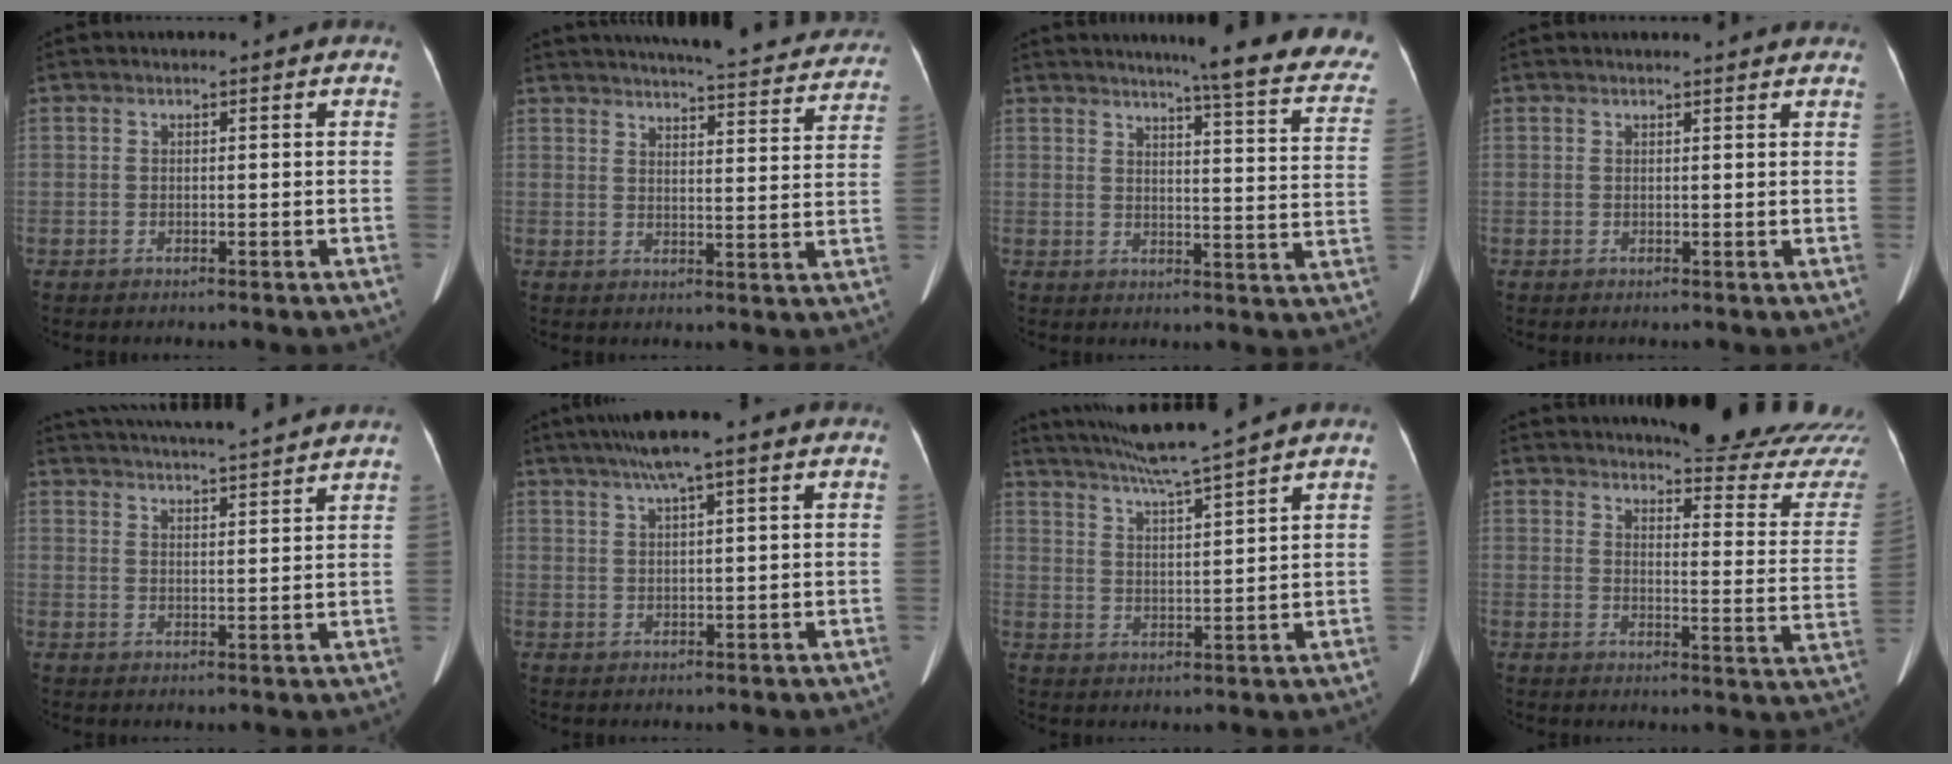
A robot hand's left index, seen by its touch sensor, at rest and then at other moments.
{"total": 23.6, "force": [21.6, 3.9, 8.8], "torque": [-0.123, -0.028, 0.254]}
{"total": 20.2, "force": [17.6, 1.0, 9.9], "torque": [-0.108, -0.070, 0.187]}
{"total": 5.4, "force": [5.1, 0.6, 1.6], "torque": [-0.016, 0.017, 0.048]}
{"total": 17.4, "force": [16.1, 0.9, 6.5], "torque": [-0.112, 0.028, 0.227]}
{"total": 6.5, "force": [4.2, 0.1, 4.9], "torque": [-0.087, 0.027, 0.070]}
{"total": 10.4, "force": [9.0, -1.8, 4.8], "torque": [-0.087, 0.010, 0.150]}
{"total": 21.1, "force": [20.2, 1.0, 6.1], "torque": [-0.072, -0.123, 0.225]}